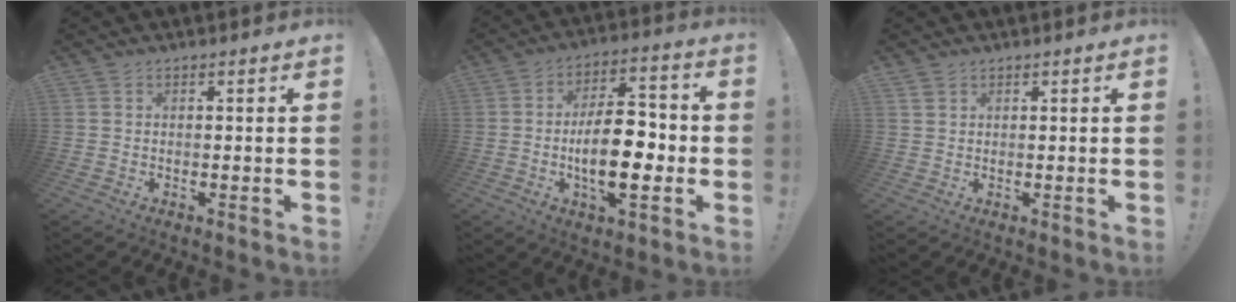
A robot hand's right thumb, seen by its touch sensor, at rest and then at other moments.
{"total": 15.9, "force": [-2.9, 6.8, 14.0], "torque": [-0.228, 0.001, -0.056]}
{"total": 1.2, "force": [0.9, 0.7, 0.4], "torque": [-0.006, -0.001, 0.018]}